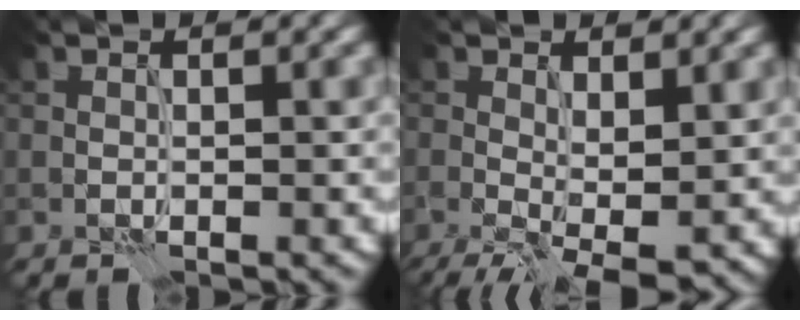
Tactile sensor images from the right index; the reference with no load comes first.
{"total": 6.0, "force": [-0.5, 2.5, 5.4], "torque": [-0.094, -0.010, -0.007]}